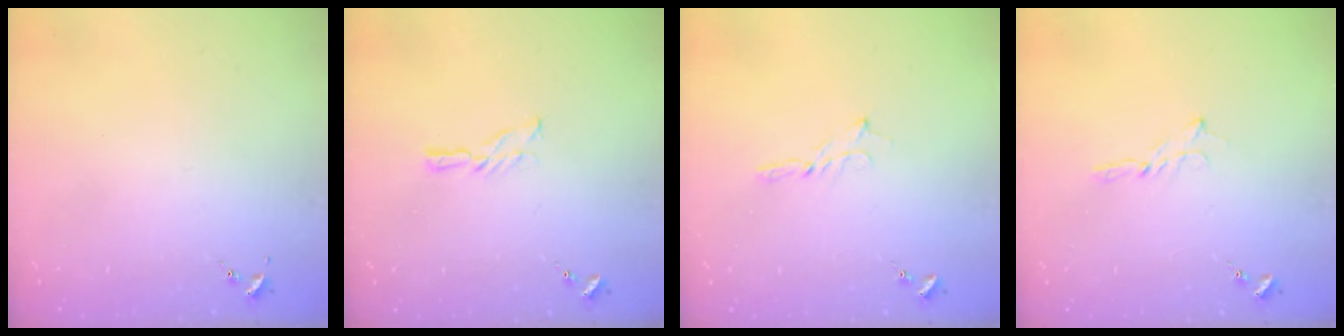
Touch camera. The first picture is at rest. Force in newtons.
{"total": 6.2, "press": 6.2, "slide": 0.5}
{"total": 2.3, "press": 2.3, "slide": 0.2}
{"total": 2.0, "press": 2.0, "slide": 0.2}